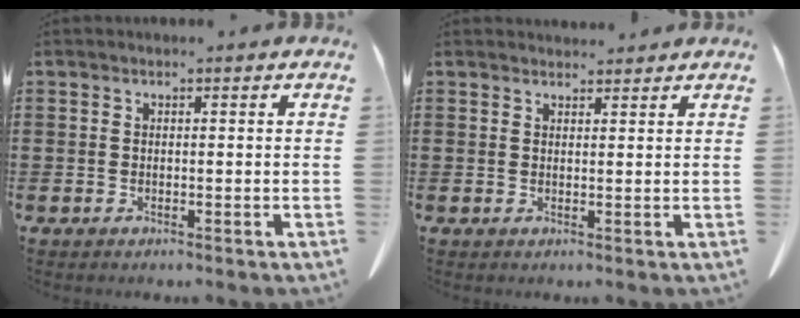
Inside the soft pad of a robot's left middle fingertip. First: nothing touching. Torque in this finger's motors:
{"motor_torque": [-1.09, 0.58, -0.19, -0.04]}